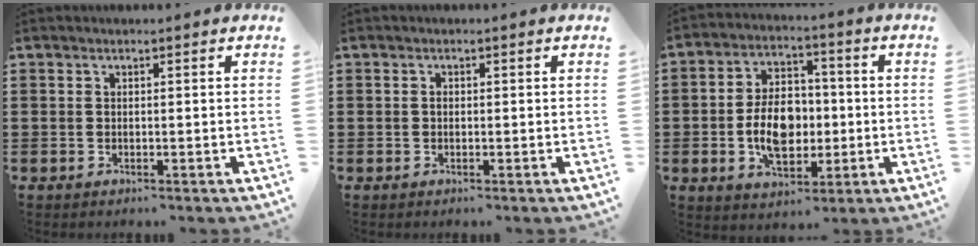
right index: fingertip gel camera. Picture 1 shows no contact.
{"total": 0.6, "force": [-0.1, 0.4, 0.5], "torque": [-0.012, 0.000, -0.001]}
{"total": 9.1, "force": [-1.3, 5.9, 6.8], "torque": [-0.136, 0.002, -0.030]}